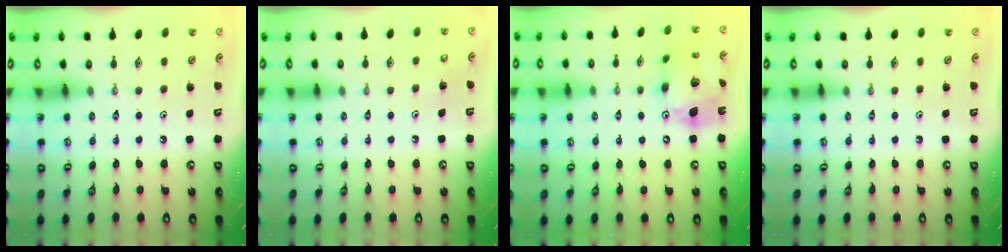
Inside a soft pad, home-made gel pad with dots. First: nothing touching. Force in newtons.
{"total": 4.3, "press": 4.3, "slide": 0.4}
{"total": 16.3, "press": 16.3, "slide": 1.7}
{"total": 0.0}